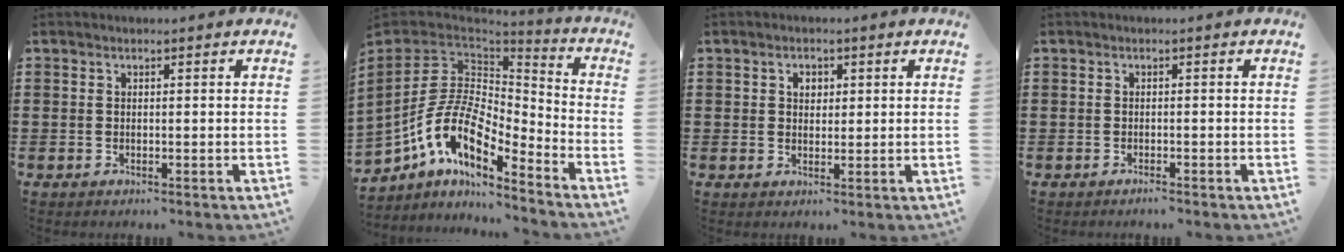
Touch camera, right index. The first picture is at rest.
{"total": 12.5, "force": [-5.9, 6.7, 8.8], "torque": [-0.203, 0.001, -0.119]}
{"total": 2.1, "force": [0.6, 1.6, 1.2], "torque": [-0.028, 0.011, 0.010]}
{"total": 0.7, "force": [-0.7, 0.2, 0.1], "torque": [-0.004, 0.001, -0.015]}